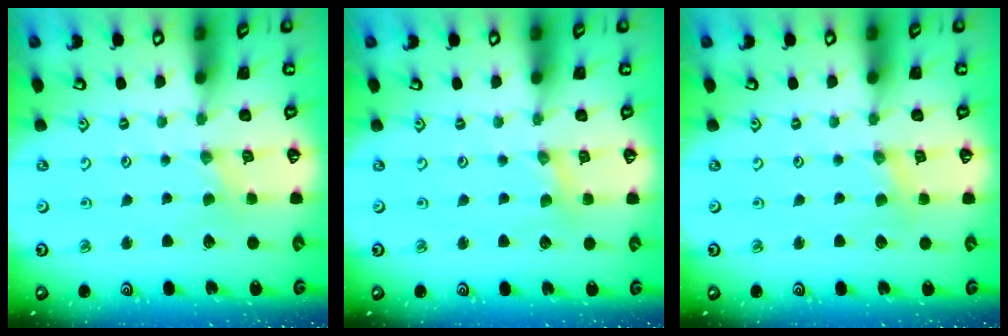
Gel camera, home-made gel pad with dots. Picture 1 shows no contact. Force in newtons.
{"total": 0.5, "press": 0.5, "slide": 0.1}
{"total": 1.7, "press": 1.6, "slide": 0.4}